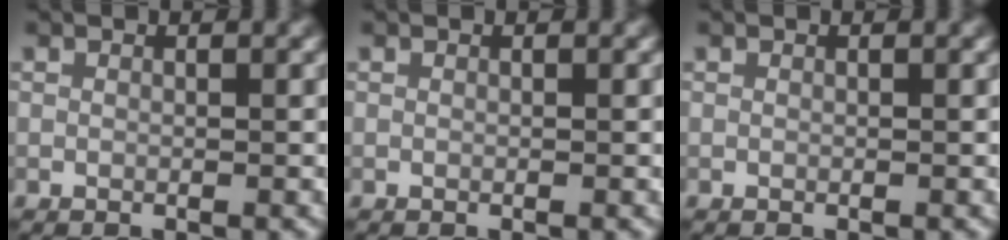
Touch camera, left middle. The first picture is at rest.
{"total": 0.0}
{"total": 0.0}